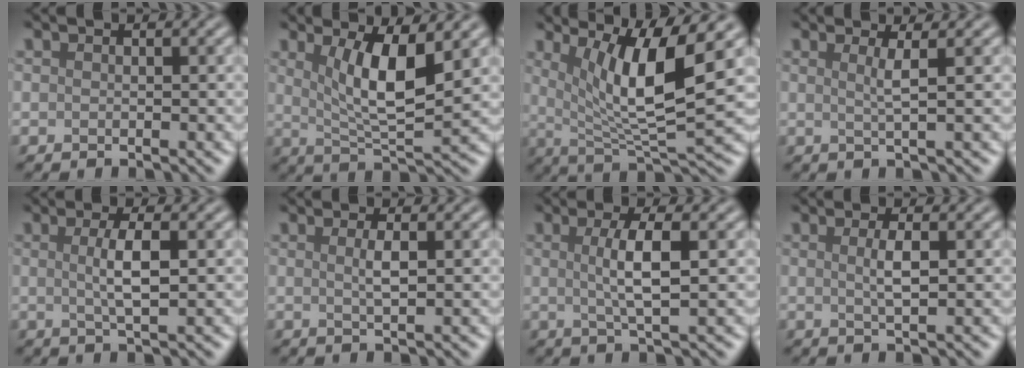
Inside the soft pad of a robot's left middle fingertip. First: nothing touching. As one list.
[{"total": 6.1, "force": [1.8, 1.6, 5.6], "torque": [-0.100, -0.011, 0.040]}, {"total": 8.6, "force": [2.7, 2.0, 7.9], "torque": [-0.127, -0.013, 0.051]}, {"total": 1.8, "force": [0.5, 0.4, 1.7], "torque": [-0.030, -0.002, 0.003]}, {"total": 3.0, "force": [0.3, 0.7, 3.0], "torque": [-0.055, 0.003, 0.004]}, {"total": 1.6, "force": [0.3, 0.3, 1.5], "torque": [-0.028, 0.001, 0.003]}, {"total": 3.8, "force": [0.4, 0.8, 3.7], "torque": [-0.069, 0.001, 0.006]}, {"total": 2.0, "force": [0.3, 0.4, 1.9], "torque": [-0.035, 0.001, 0.004]}]